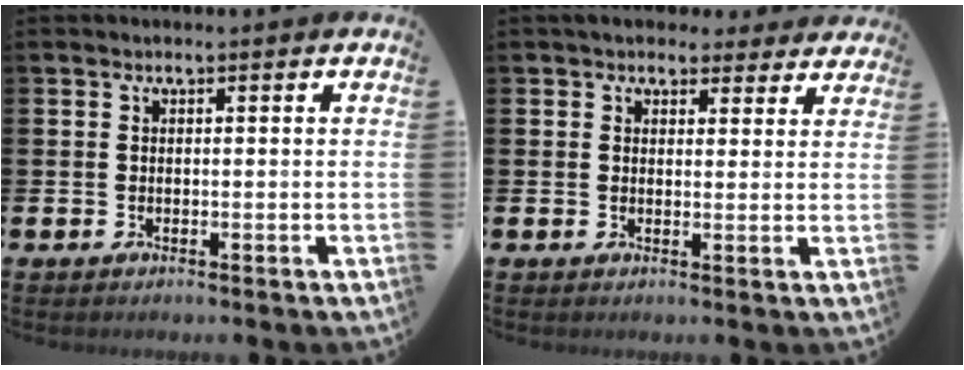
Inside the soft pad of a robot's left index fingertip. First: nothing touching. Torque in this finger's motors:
{"motor_torque": [1.07, -1.07, 0.46, 0.09]}